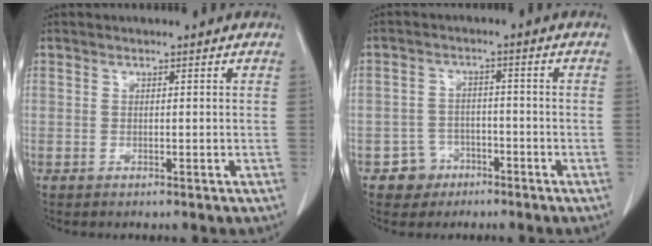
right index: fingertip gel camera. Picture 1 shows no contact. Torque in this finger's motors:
{"motor_torque": [-0.07, -0.22, -0.32, -0.15]}